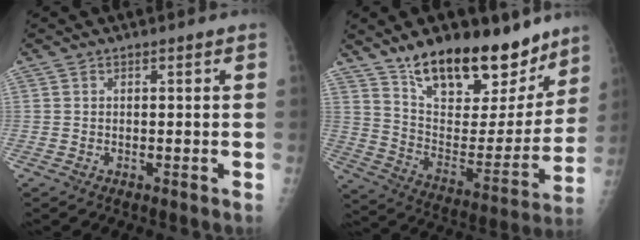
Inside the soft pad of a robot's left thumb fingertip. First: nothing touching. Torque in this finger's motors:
{"motor_torque": [0.32, 0.25, 1.39, -1.38, 0.09]}